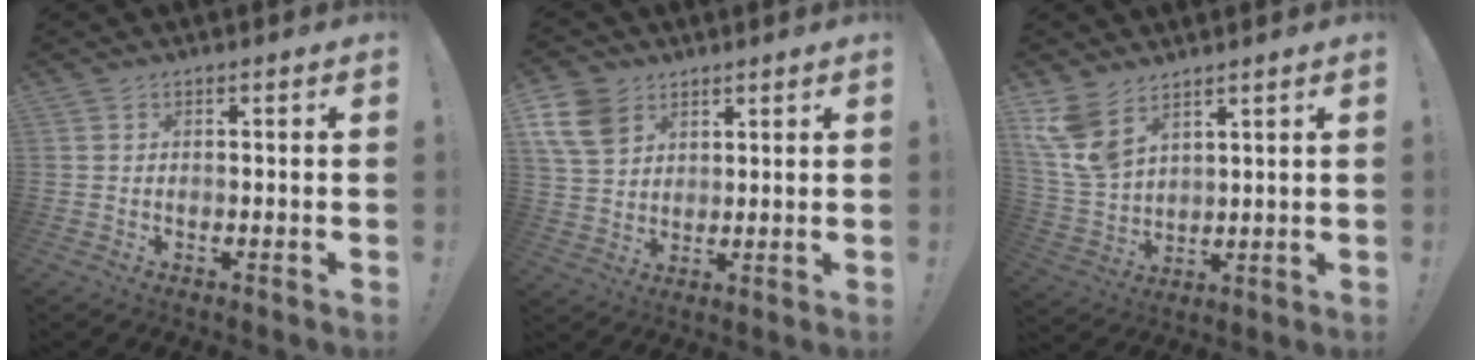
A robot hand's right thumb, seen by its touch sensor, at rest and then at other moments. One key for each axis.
{"total": 11.2, "fx": 5.7, "fy": 8.2, "fz": 5.0, "tx": -0.091, "ty": -0.023, "tz": 0.117}
{"total": 9.9, "fx": 6.9, "fy": 5.4, "fz": 4.7, "tx": -0.110, "ty": -0.038, "tz": 0.141}